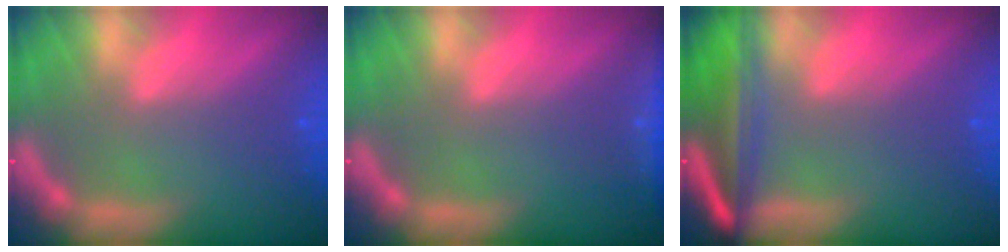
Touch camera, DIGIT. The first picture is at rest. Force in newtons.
{"total": 2.4}
{"total": 9.2}